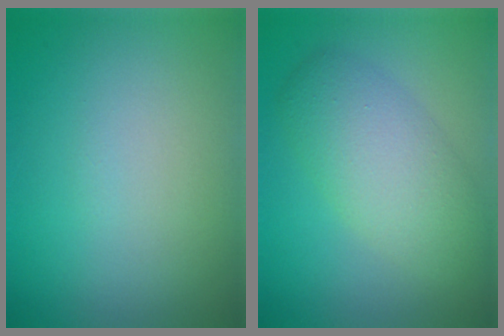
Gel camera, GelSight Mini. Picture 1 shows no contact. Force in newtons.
{"total": 5.3, "press": 5.3, "slide": 0.3}